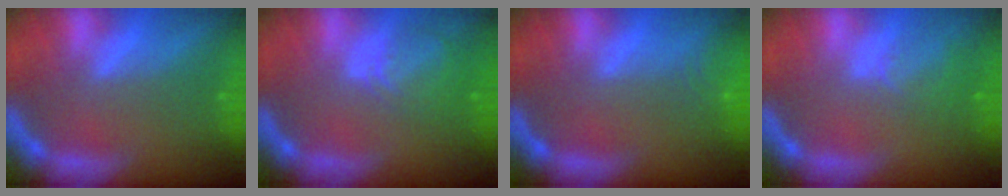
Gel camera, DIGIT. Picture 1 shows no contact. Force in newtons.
{"total": 4.0}
{"total": 3.0}
{"total": 2.5}